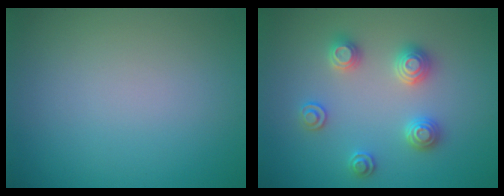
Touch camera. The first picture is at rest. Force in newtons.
{"total": 2.9, "press": 2.8, "slide": 0.3}